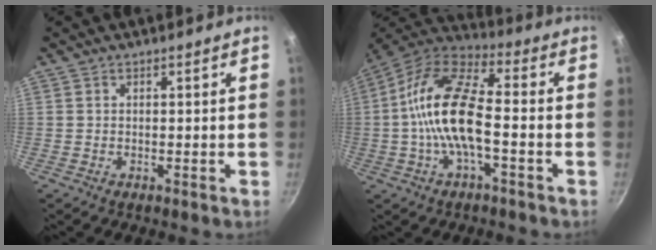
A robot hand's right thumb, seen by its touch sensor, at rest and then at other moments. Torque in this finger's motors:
{"motor_torque": [1.35, 1.86, 2.09, -0.66, 0.68]}